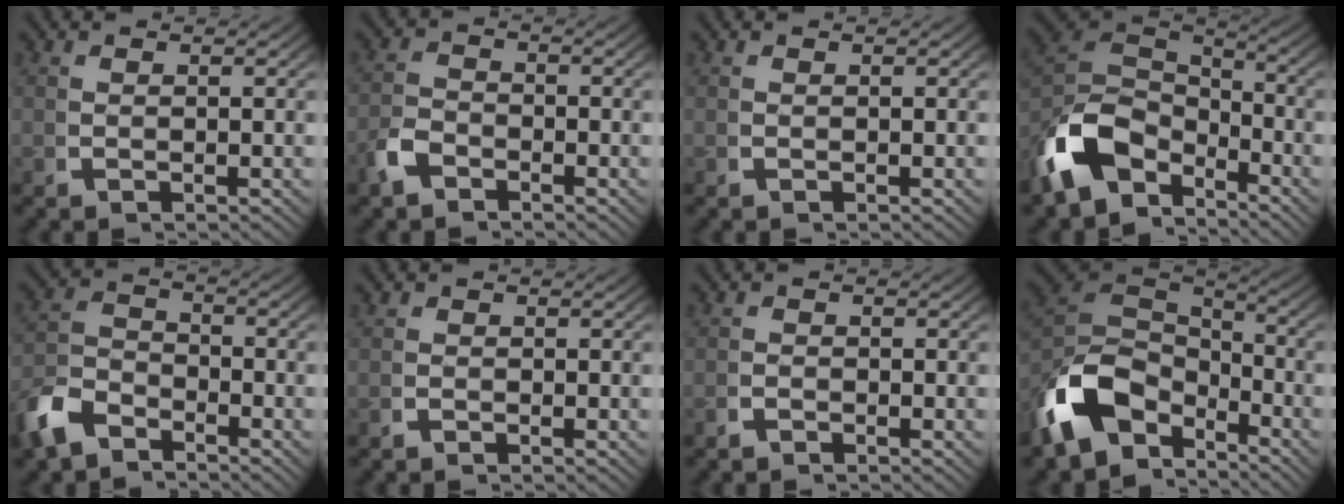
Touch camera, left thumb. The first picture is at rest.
{"total": 2.4, "force": [-1.6, 1.5, 0.9], "torque": [-0.024, -0.006, -0.033]}
{"total": 0.0}
{"total": 10.4, "force": [-2.2, 7.3, 7.2], "torque": [-0.169, -0.027, -0.034]}
{"total": 5.5, "force": [-3.4, 3.6, 2.4], "torque": [-0.049, -0.015, -0.061]}
{"total": 0.6, "force": [-0.4, 0.4, -0.1], "torque": [0.006, -0.004, -0.011]}
{"total": 0.9, "force": [-0.7, 0.4, 0.0], "torque": [0.004, -0.004, -0.017]}
{"total": 11.6, "force": [-2.4, 8.1, 8.0], "torque": [-0.190, -0.035, -0.031]}